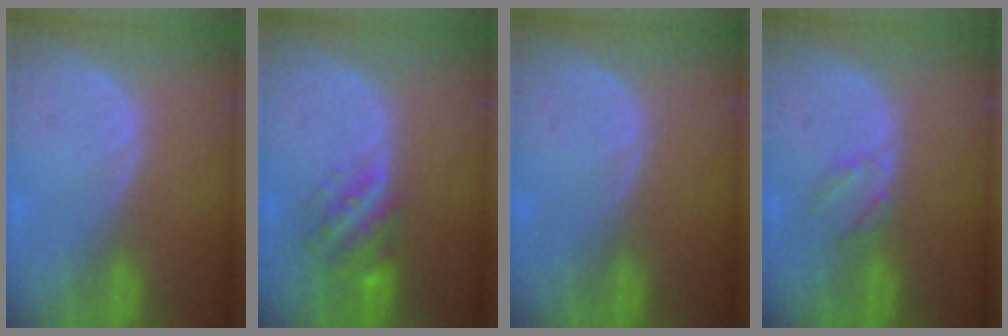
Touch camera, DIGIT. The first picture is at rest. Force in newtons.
{"total": 6.0, "press": 5.8, "slide": 1.6}
{"total": 0.0}
{"total": 2.5, "press": 2.5, "slide": 0.3}